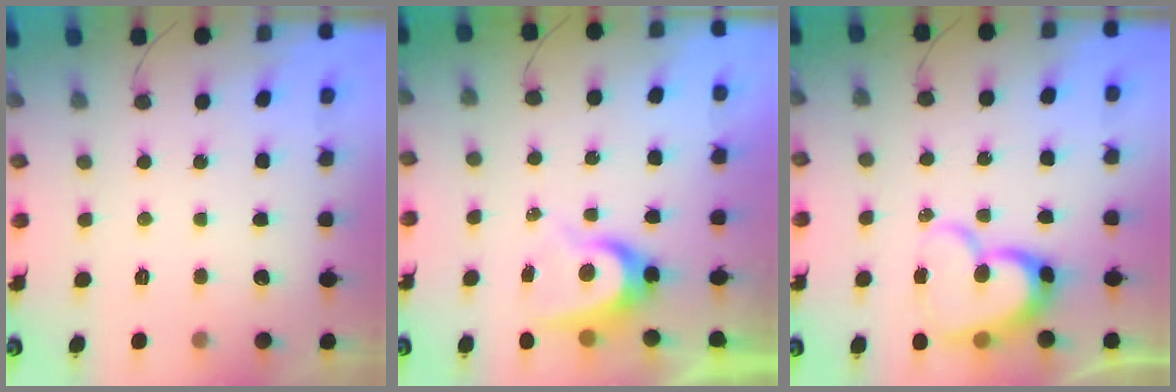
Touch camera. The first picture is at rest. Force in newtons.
{"total": 7.4, "press": 7.4, "slide": 0.3}
{"total": 13.4, "press": 13.4, "slide": 1.3}